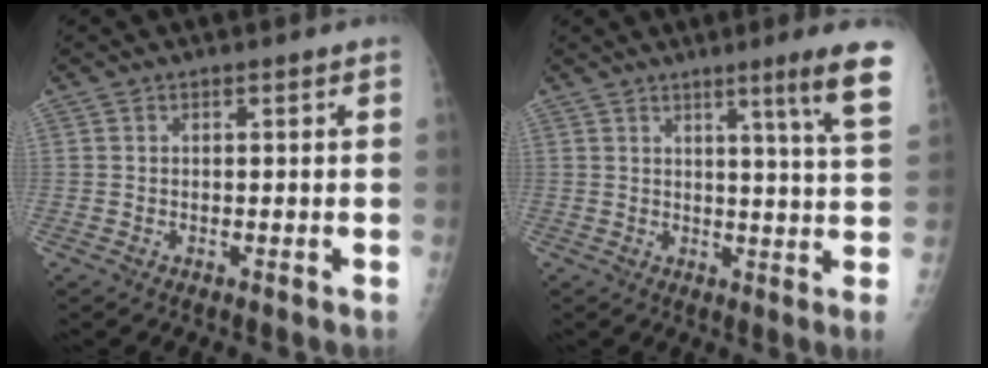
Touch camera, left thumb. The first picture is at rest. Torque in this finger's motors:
{"motor_torque": [0.13, 0.25, 0.13, -0.12, 0.17]}